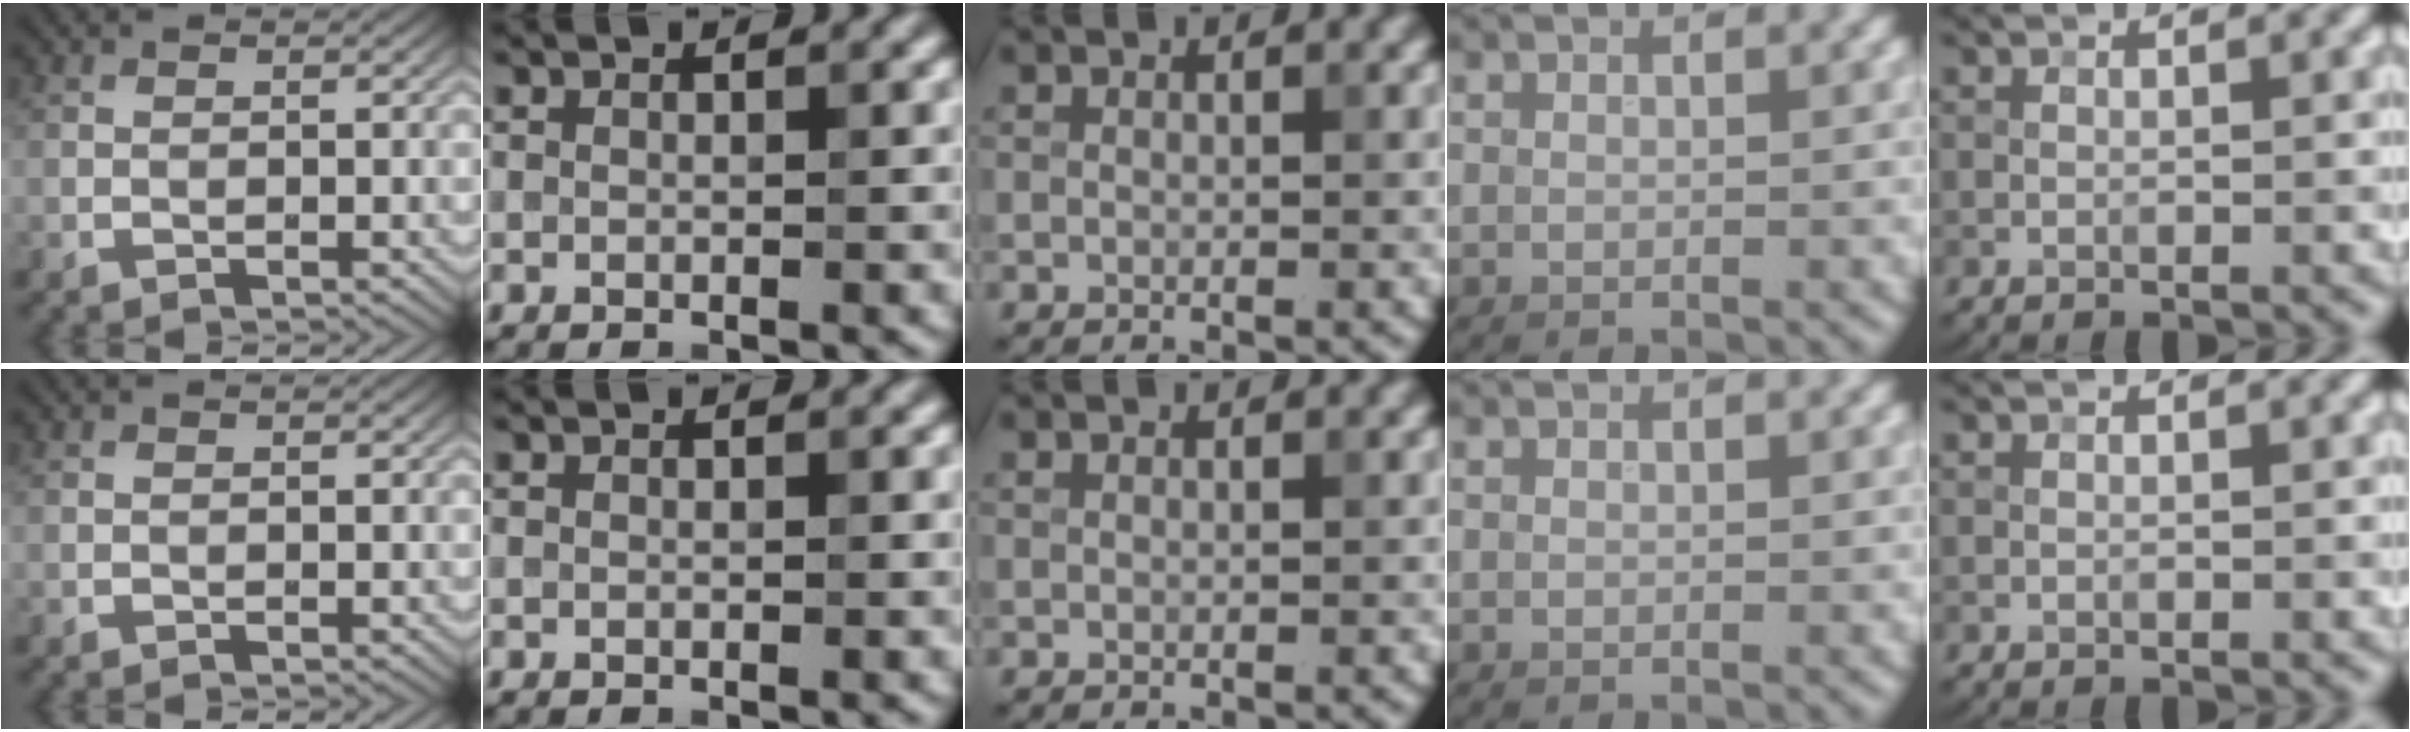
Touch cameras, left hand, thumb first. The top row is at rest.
{}